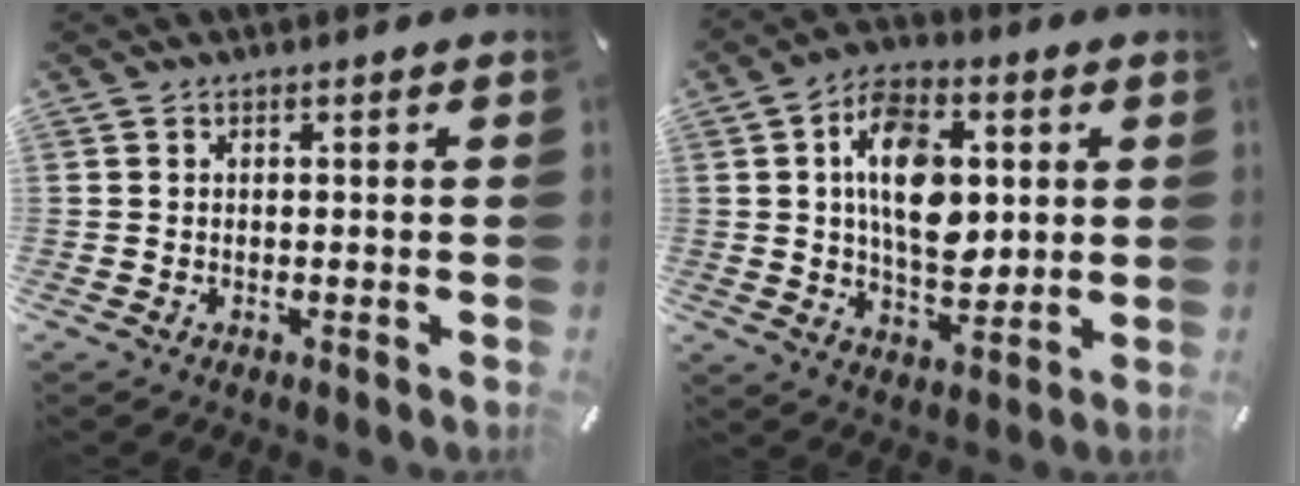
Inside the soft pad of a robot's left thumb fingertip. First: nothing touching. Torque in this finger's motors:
{"motor_torque": [2.60, 2.40, 1.96, -0.30, 0.32]}